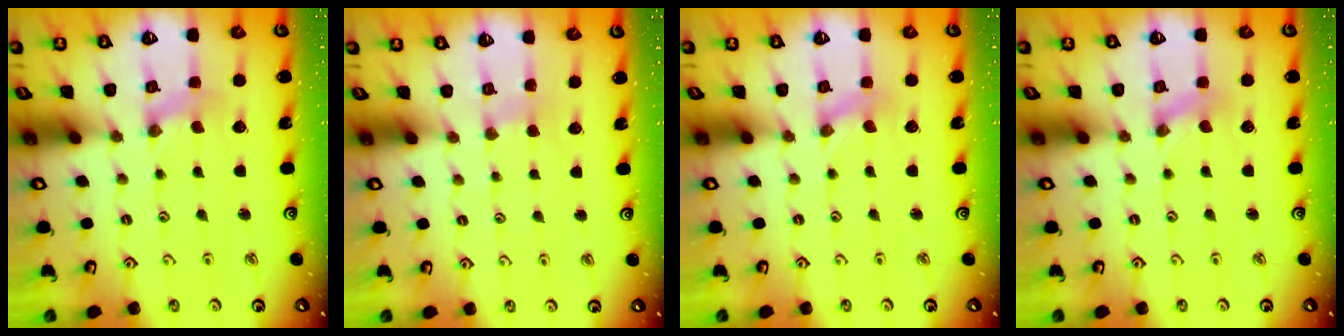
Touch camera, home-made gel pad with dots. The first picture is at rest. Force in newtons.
{"total": 1.6, "press": 1.6, "slide": 0.3}
{"total": 0.0}
{"total": 0.0}